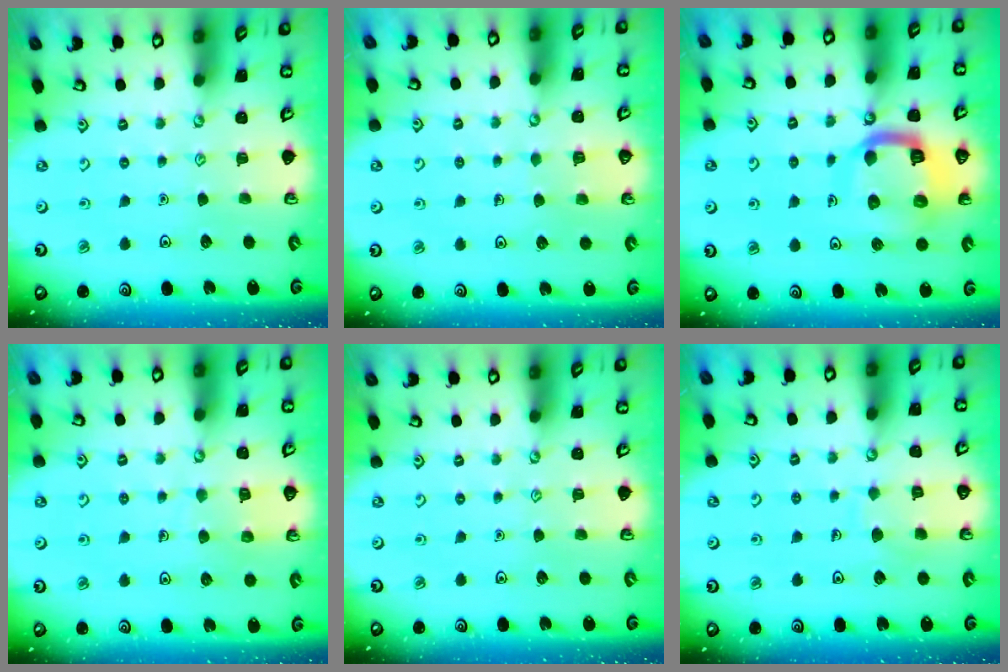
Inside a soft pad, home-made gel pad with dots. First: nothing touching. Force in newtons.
{"total": 3.5, "press": 3.5, "slide": 0.3}
{"total": 13.5, "press": 13.4, "slide": 1.6}
{"total": 5.6, "press": 5.6, "slide": 0.5}
{"total": 0.0}
{"total": 6.9, "press": 6.9, "slide": 0.7}